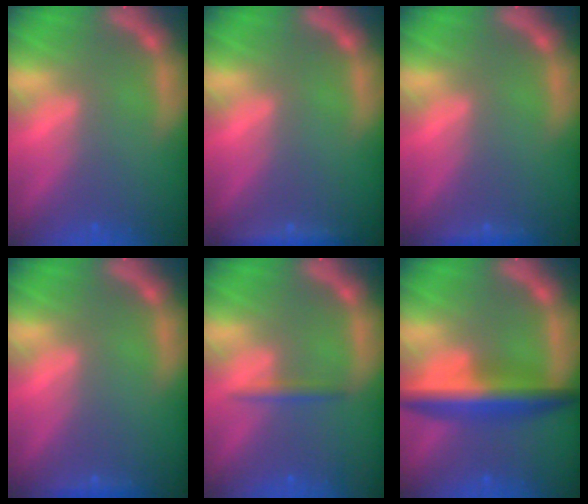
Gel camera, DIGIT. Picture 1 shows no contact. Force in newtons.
{"total": 1.9}
{"total": 0.9}
{"total": 0.9}
{"total": 1.4}
{"total": 6.6}